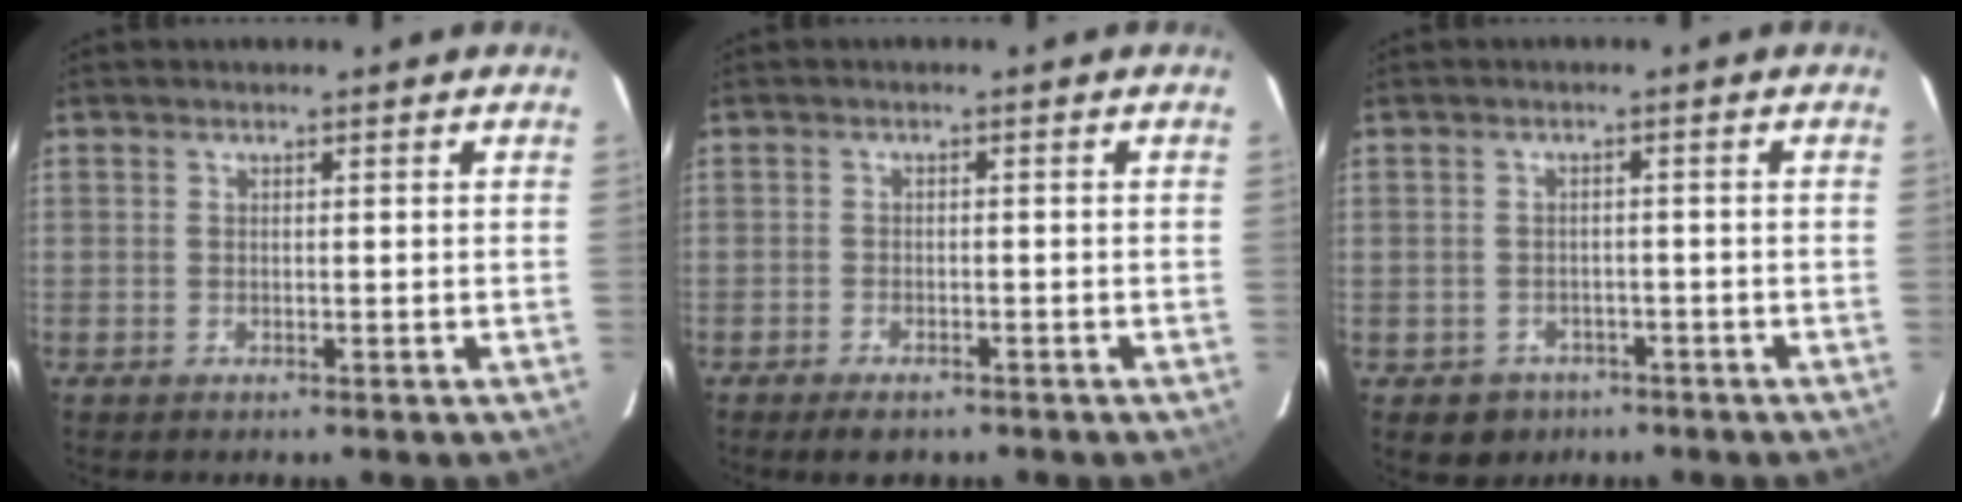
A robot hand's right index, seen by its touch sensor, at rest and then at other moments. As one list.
[{"total": 3.8, "force": [-2.8, 1.7, 1.8], "torque": [-0.044, -0.004, -0.044]}, {"total": 4.8, "force": [-2.6, 4.0, 0.6], "torque": [-0.023, 0.014, -0.029]}]